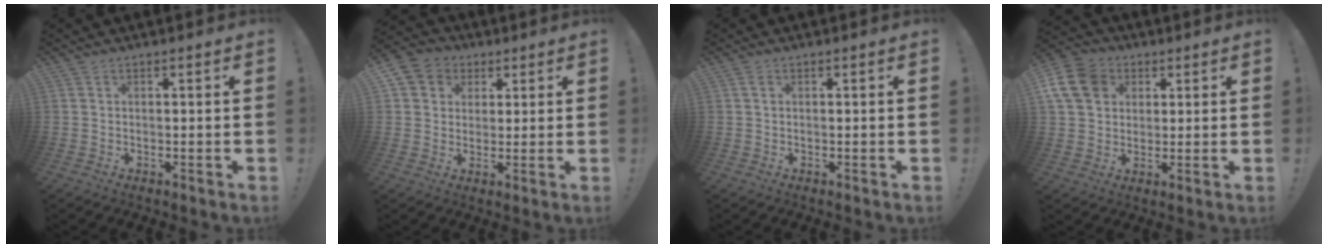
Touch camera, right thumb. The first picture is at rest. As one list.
[{"total": 6.8, "force": [1.8, 6.4, 1.6], "torque": [-0.026, -0.002, 0.040]}, {"total": 0.9, "force": [0.2, 0.6, 0.7], "torque": [-0.007, 0.001, 0.002]}, {"total": 13.4, "force": [4.1, 10.9, 6.7], "torque": [-0.112, -0.011, 0.086]}]